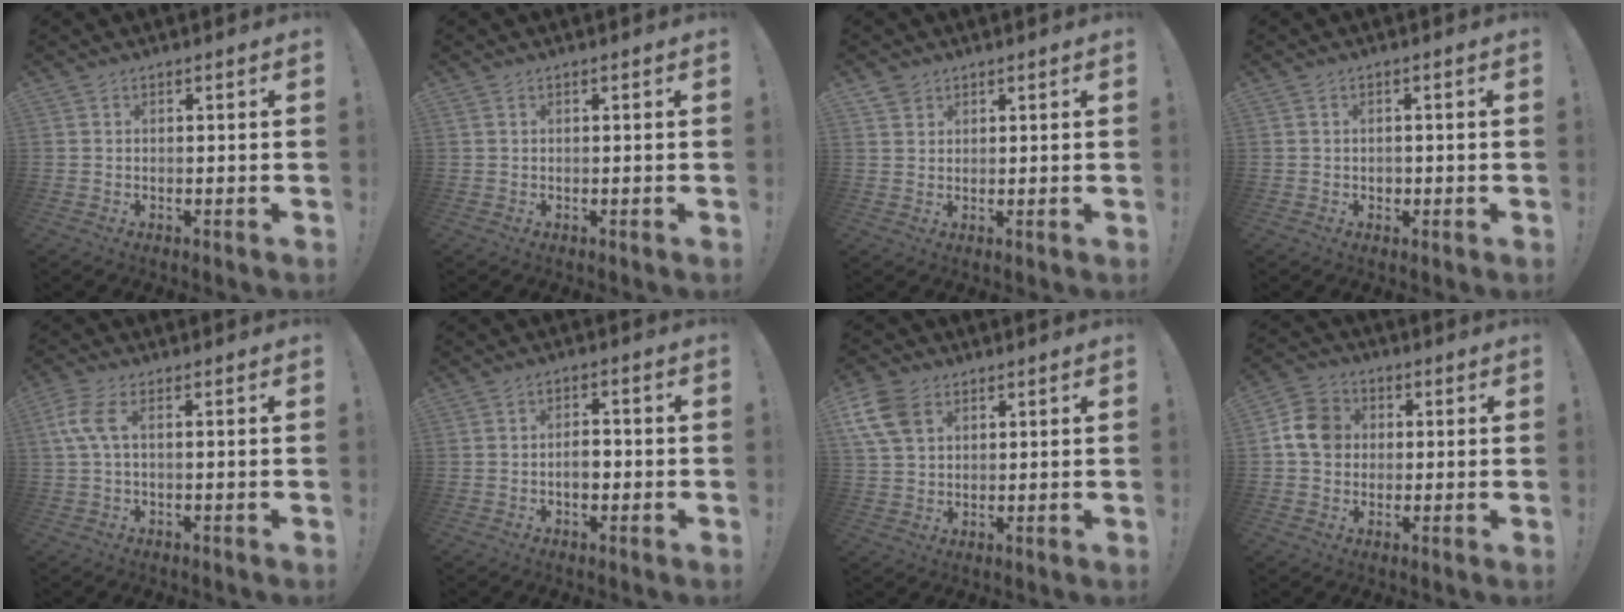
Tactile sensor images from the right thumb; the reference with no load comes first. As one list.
[{"total": 0.0}, {"total": 2.5, "force": [1.9, 1.6, 0.3], "torque": [-0.002, -0.010, 0.036]}, {"total": 1.4, "force": [-0.3, 1.3, 0.4], "torque": [-0.014, 0.004, -0.006]}, {"total": 6.3, "force": [1.1, 2.1, 5.8], "torque": [-0.125, -0.003, 0.023]}, {"total": 4.7, "force": [-1.4, 2.9, 3.4], "torque": [-0.050, 0.011, -0.028]}, {"total": 9.9, "force": [4.1, 6.7, 6.0], "torque": [-0.130, -0.003, 0.080]}, {"total": 9.2, "force": [1.3, 8.0, 4.4], "torque": [-0.058, 0.013, 0.032]}]